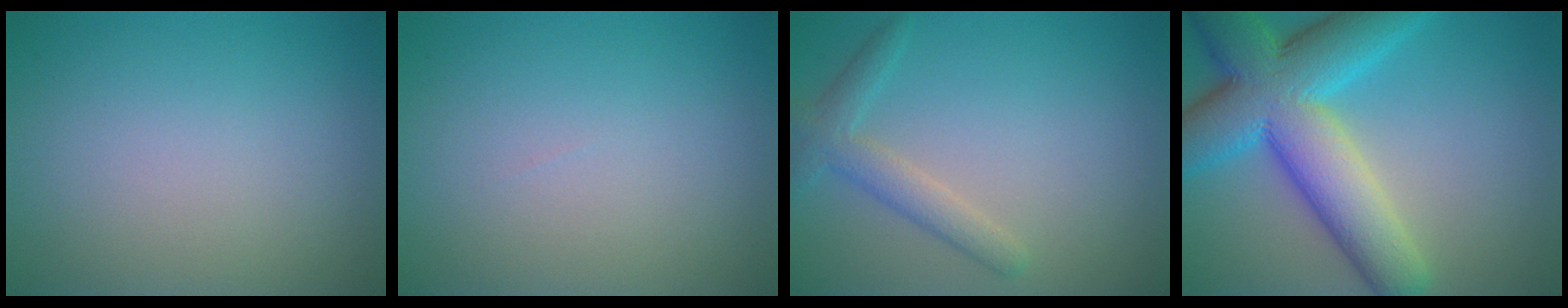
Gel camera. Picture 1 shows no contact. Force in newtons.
{"total": 0.0}
{"total": 2.7, "press": 2.7, "slide": 0.1}
{"total": 11.6, "press": 11.6, "slide": 0.1}